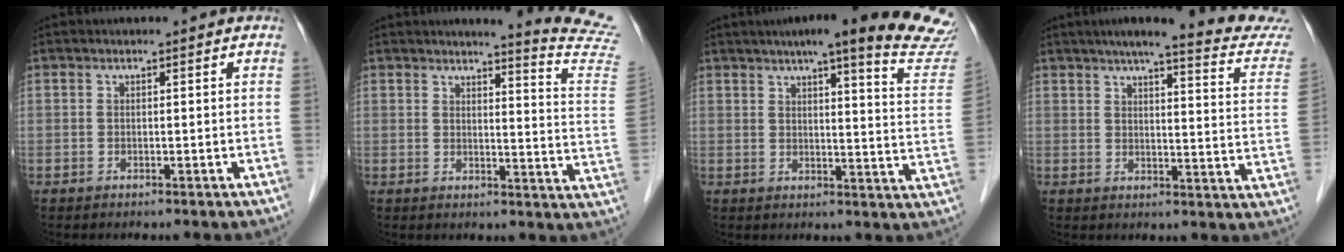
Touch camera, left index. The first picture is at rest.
{"total": 12.5, "force": [11.9, -2.3, 3.2], "torque": [-0.038, -0.117, 0.113]}
{"total": 22.3, "force": [19.8, 0.7, 10.3], "torque": [-0.126, -0.066, 0.218]}
{"total": 19.0, "force": [17.0, 0.1, 8.6], "torque": [-0.109, -0.053, 0.192]}